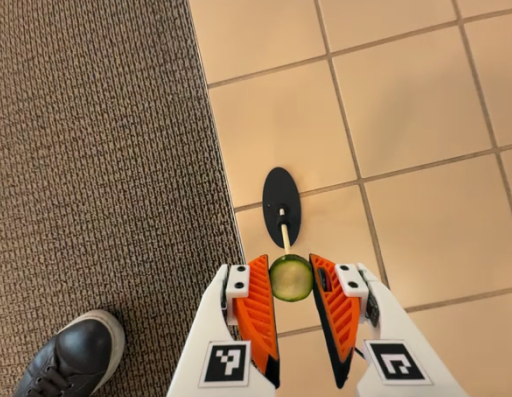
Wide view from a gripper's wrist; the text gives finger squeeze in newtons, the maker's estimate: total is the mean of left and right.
{"total": 6.9, "left": 6.6, "right": 7.2}